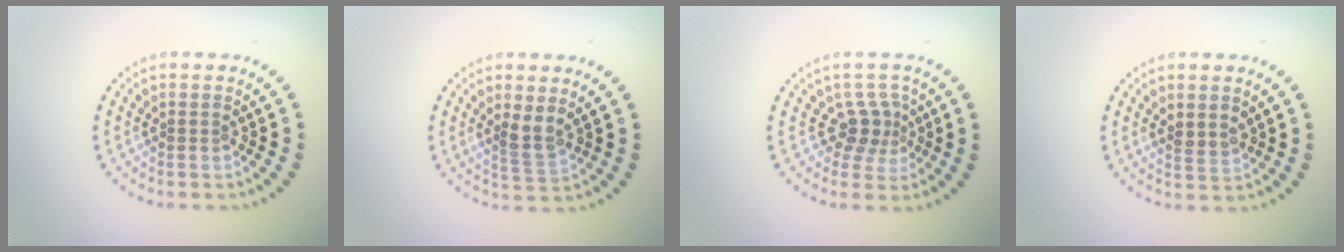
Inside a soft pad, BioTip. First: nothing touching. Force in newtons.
{"total": 2.1, "press": 1.6, "slide": 1.4}
{"total": 2.4, "press": 1.8, "slide": 1.6}
{"total": 1.5, "press": 1.3, "slide": 0.8}